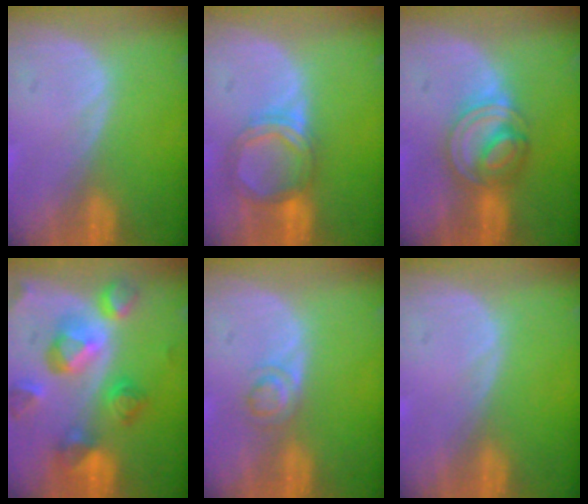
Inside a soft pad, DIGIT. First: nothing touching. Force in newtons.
{"total": 5.5, "press": 5.3, "slide": 1.8}
{"total": 6.8, "press": 6.2, "slide": 2.6}
{"total": 10.4, "press": 9.3, "slide": 4.6}
{"total": 2.7, "press": 2.7, "slide": 0.2}
{"total": 0.0}